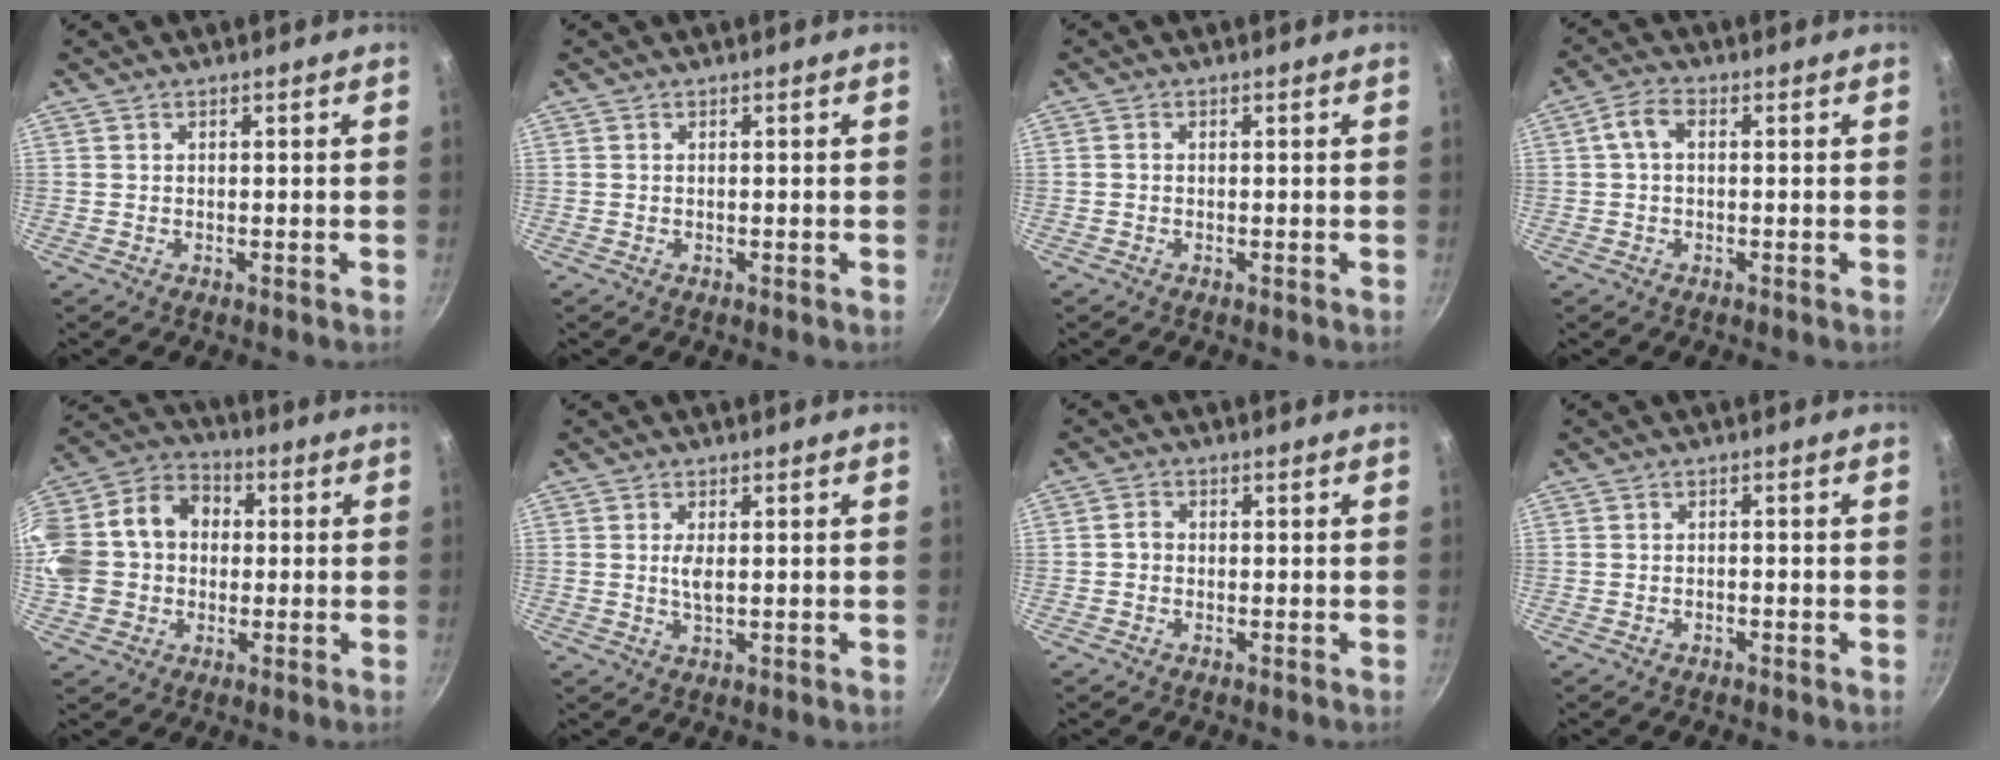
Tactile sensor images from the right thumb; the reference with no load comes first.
{"total": 0.0}
{"total": 0.6, "force": [-0.1, 0.5, 0.3], "torque": [-0.005, 0.004, -0.004]}
{"total": 4.2, "force": [0.5, 2.5, 3.3], "torque": [-0.068, 0.016, 0.004]}
{"total": 20.4, "force": [0.4, 16.8, 11.6], "torque": [-0.224, 0.057, -0.001]}
{"total": 2.8, "force": [0.3, 1.1, 2.5], "torque": [-0.050, -0.002, 0.007]}
{"total": 1.8, "force": [-0.4, 1.6, 0.9], "torque": [-0.013, 0.011, -0.009]}
{"total": 1.0, "force": [-0.6, 0.5, 0.5], "torque": [-0.013, 0.008, -0.010]}